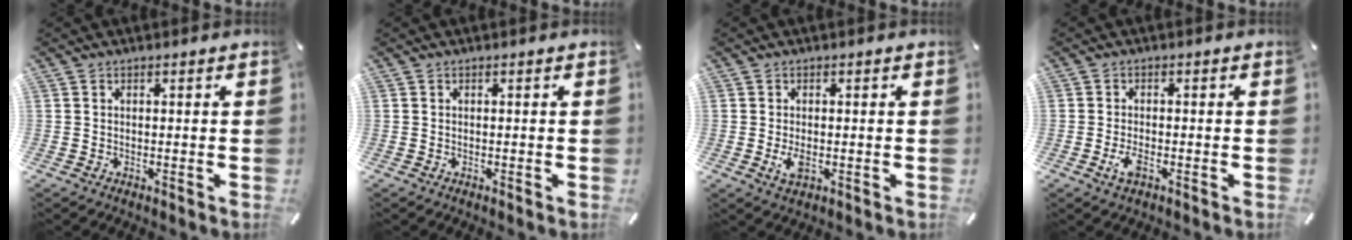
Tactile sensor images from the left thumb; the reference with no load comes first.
{"total": 0.0}
{"total": 3.1, "force": [-0.6, 1.7, 2.6], "torque": [-0.066, -0.007, -0.013]}
{"total": 2.9, "force": [-1.3, 1.1, 2.4], "torque": [-0.060, -0.003, -0.027]}